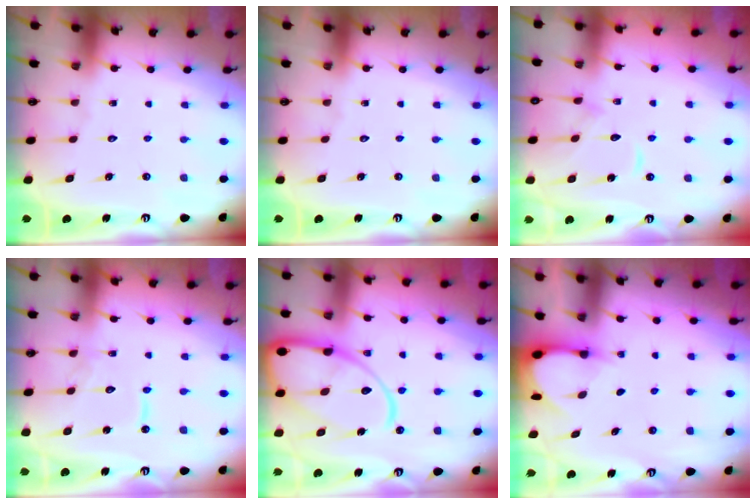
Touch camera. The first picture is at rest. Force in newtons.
{"total": 0.0}
{"total": 9.4, "press": 9.4, "slide": 0.3}
{"total": 8.9, "press": 8.9, "slide": 0.6}
{"total": 18.7, "press": 18.6, "slide": 1.9}
{"total": 3.3, "press": 3.3, "slide": 0.3}